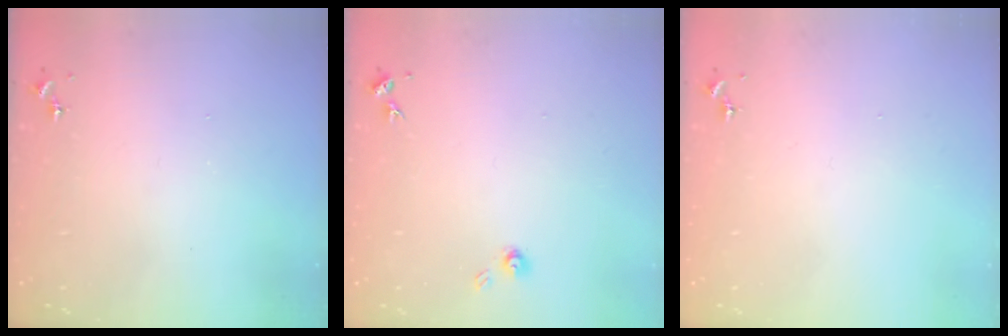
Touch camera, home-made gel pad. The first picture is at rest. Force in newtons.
{"total": 4.0, "press": 4.0, "slide": 0.3}
{"total": 0.0}